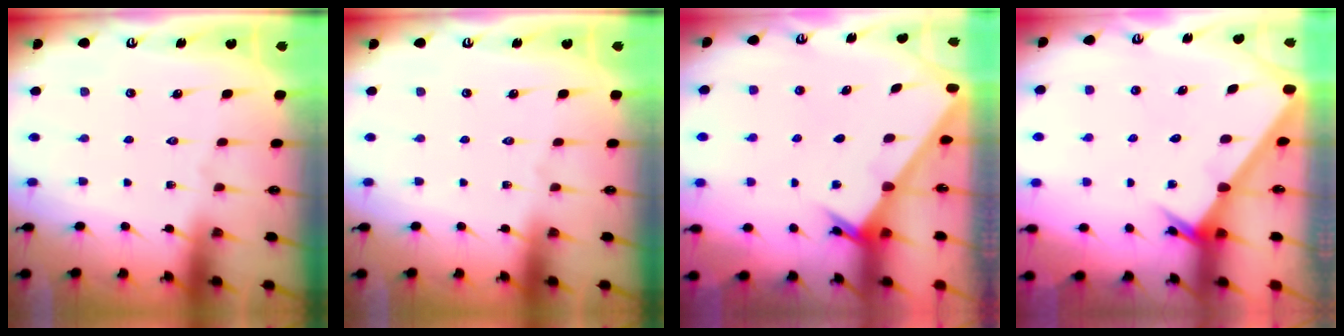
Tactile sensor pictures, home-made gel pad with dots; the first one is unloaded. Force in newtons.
{"total": 0.0}
{"total": 2.4, "press": 2.4, "slide": 0.2}
{"total": 2.6, "press": 2.6, "slide": 0.1}